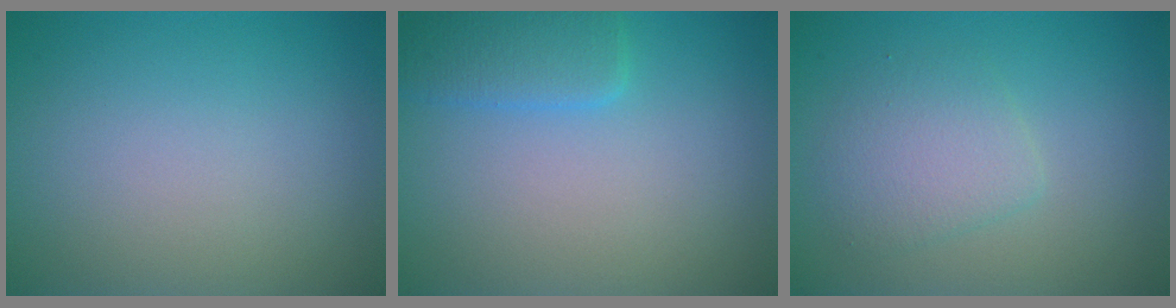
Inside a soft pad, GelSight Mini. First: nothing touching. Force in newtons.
{"total": 2.9, "press": 2.9, "slide": 0.1}
{"total": 2.8, "press": 2.8, "slide": 0.1}